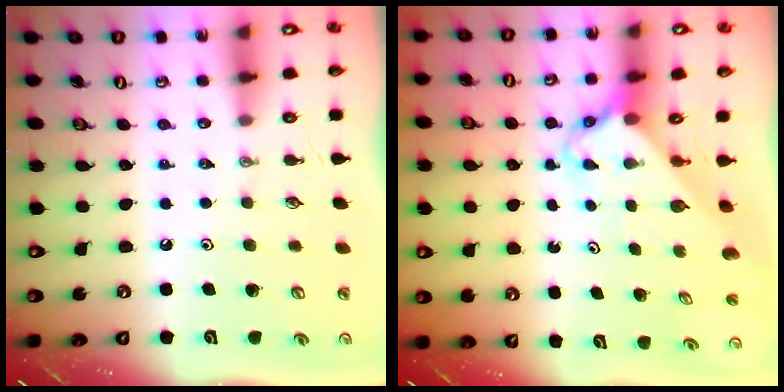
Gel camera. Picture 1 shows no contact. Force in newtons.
{"total": 2.8, "press": 2.8, "slide": 0.2}